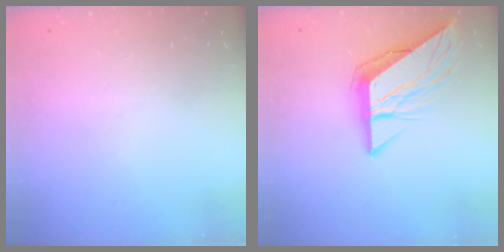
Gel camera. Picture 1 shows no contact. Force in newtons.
{"total": 10.6, "press": 10.5, "slide": 1.3}